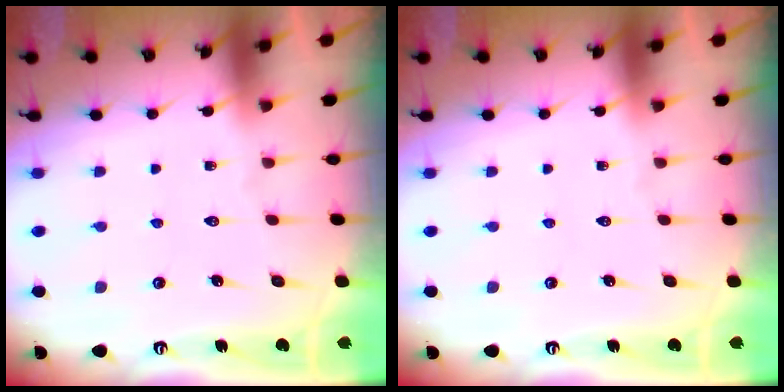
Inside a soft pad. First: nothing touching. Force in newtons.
{"total": 0.0}